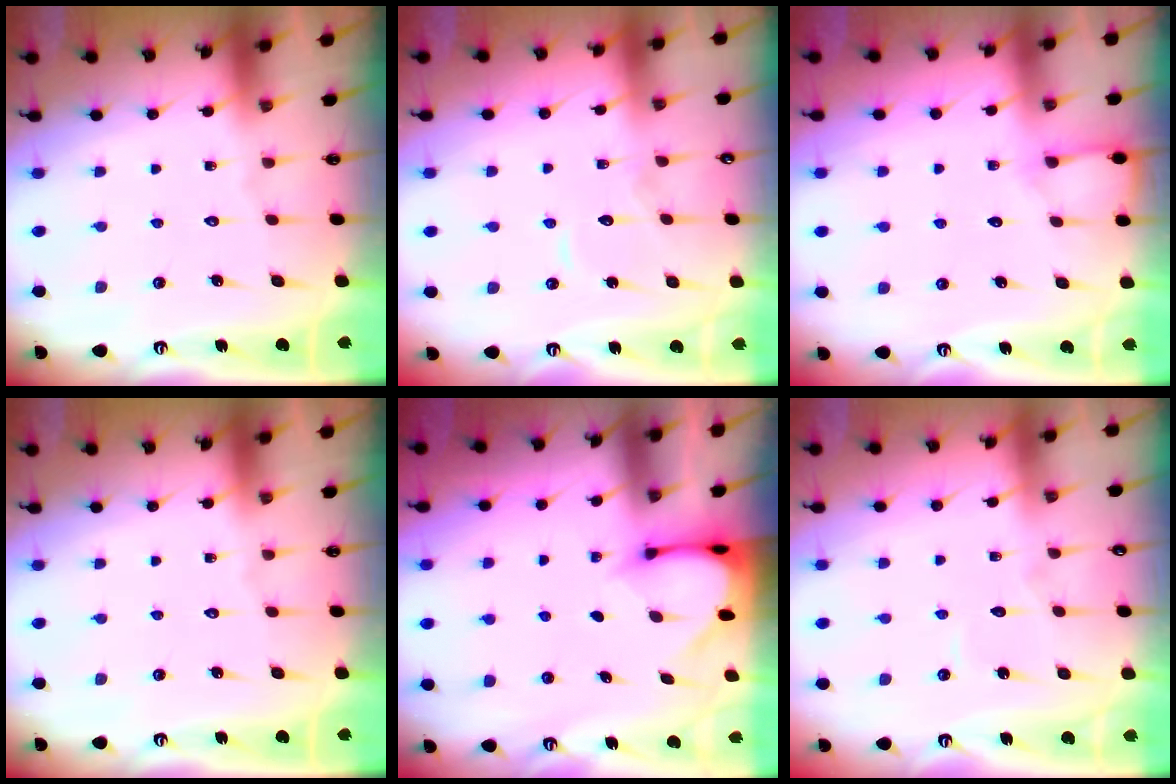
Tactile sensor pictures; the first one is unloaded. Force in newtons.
{"total": 8.4, "press": 8.4, "slide": 0.5}
{"total": 5.6, "press": 5.6, "slide": 0.7}
{"total": 0.0}
{"total": 2.9, "press": 2.9, "slide": 0.2}
{"total": 2.5, "press": 2.5, "slide": 0.2}